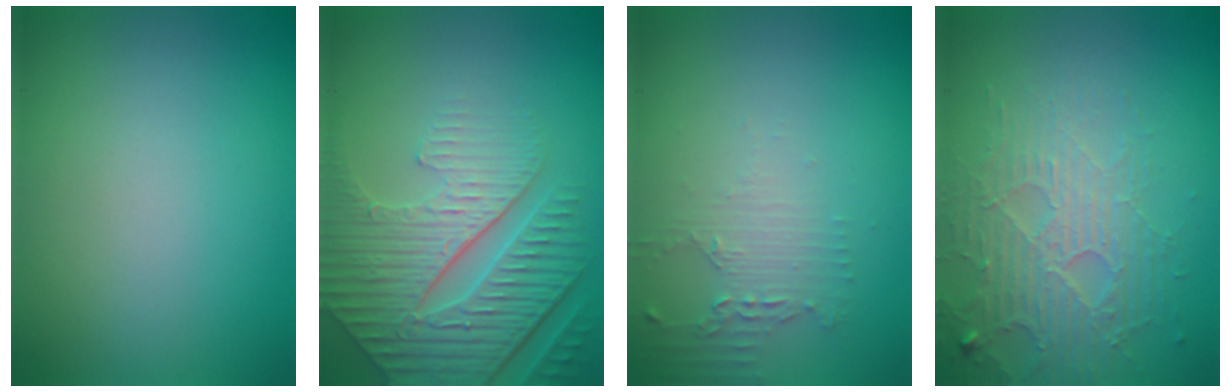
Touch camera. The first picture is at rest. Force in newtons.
{"total": 6.6, "press": 5.5, "slide": 3.7}
{"total": 2.2, "press": 1.7, "slide": 1.4}
{"total": 3.9, "press": 3.8, "slide": 1.0}